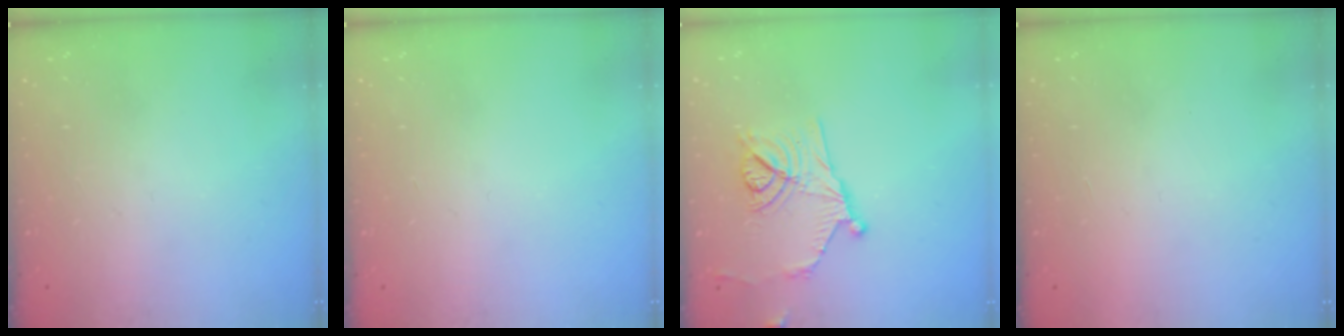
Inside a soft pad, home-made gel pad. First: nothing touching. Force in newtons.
{"total": 0.0}
{"total": 13.6, "press": 13.4, "slide": 2.4}
{"total": 1.5, "press": 1.5, "slide": 0.1}